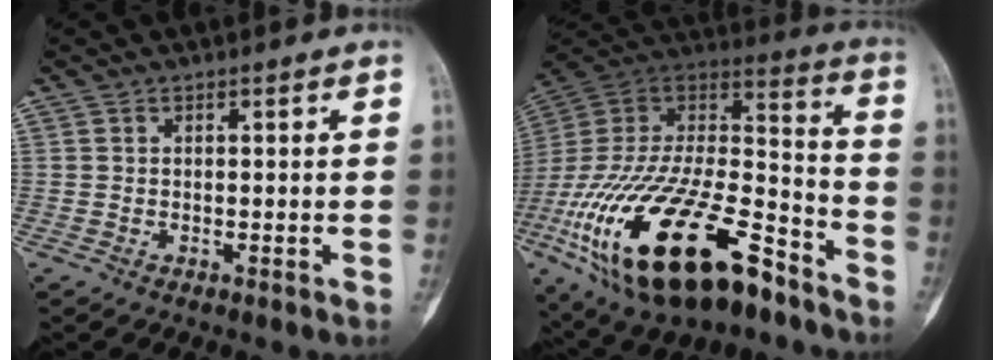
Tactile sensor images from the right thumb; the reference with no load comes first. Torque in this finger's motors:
{"motor_torque": [0.75, 0.63, 2.53, -0.25, 0.28]}